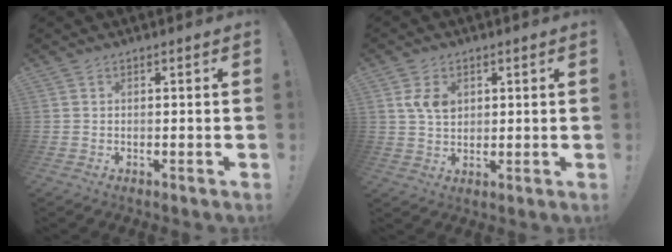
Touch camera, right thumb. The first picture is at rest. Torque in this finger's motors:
{"motor_torque": [-0.04, -0.05, 0.39, 0.31, 0.00]}